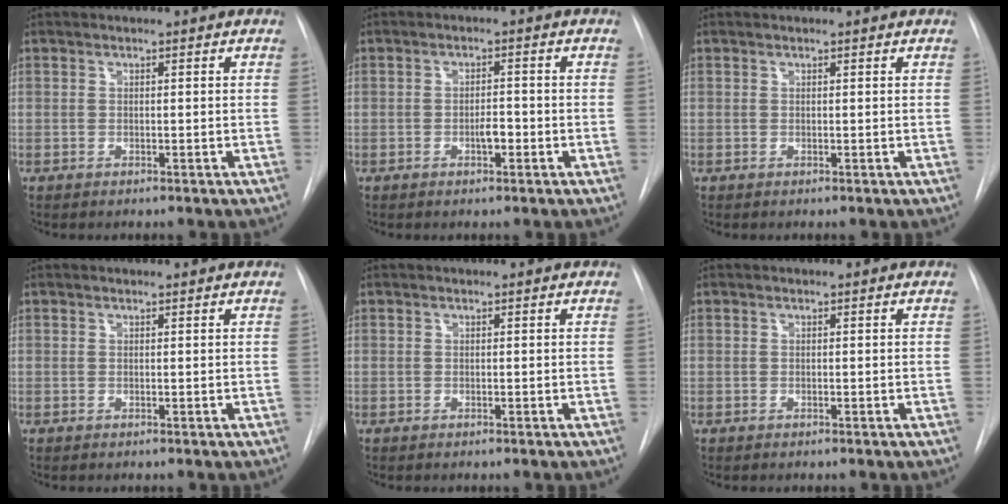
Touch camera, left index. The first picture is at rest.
{"total": 2.1, "force": [-0.8, 0.8, 1.7], "torque": [-0.026, 0.004, -0.013]}
{"total": 0.9, "force": [0.9, -0.1, 0.1], "torque": [-0.005, 0.006, 0.012]}
{"total": 0.9, "force": [0.9, -0.1, 0.1], "torque": [-0.006, 0.006, 0.013]}
{"total": 0.0}
{"total": 0.0}